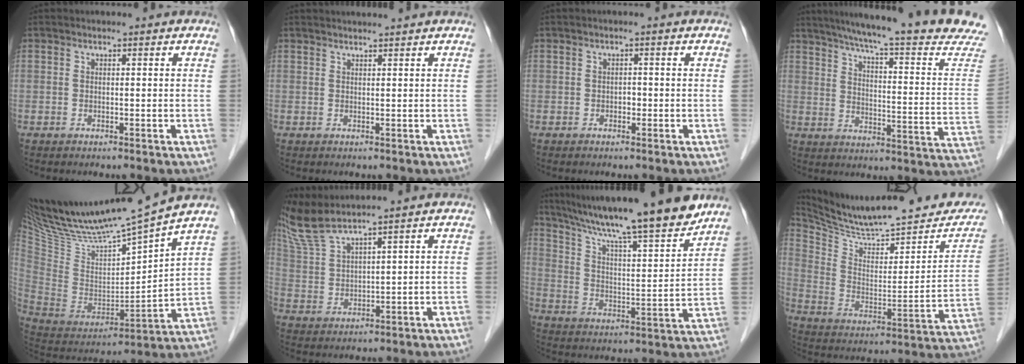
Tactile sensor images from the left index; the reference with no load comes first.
{"total": 3.2, "force": [3.0, -0.7, 0.9], "torque": [-0.010, 0.016, 0.043]}
{"total": 0.8, "force": [-0.3, 0.5, 0.6], "torque": [-0.007, 0.003, -0.008]}
{"total": 25.7, "force": [22.3, 0.0, 12.8], "torque": [-0.193, -0.064, 0.278]}
{"total": 18.7, "force": [16.8, -0.1, 8.1], "torque": [-0.153, -0.019, 0.307]}
{"total": 7.4, "force": [6.6, -1.3, 3.2], "torque": [-0.083, 0.009, 0.141]}
{"total": 20.3, "force": [17.2, 0.4, 10.8], "torque": [-0.178, 0.001, 0.270]}
{"total": 23.5, "force": [21.1, 4.6, 9.4], "torque": [-0.144, -0.049, 0.299]}